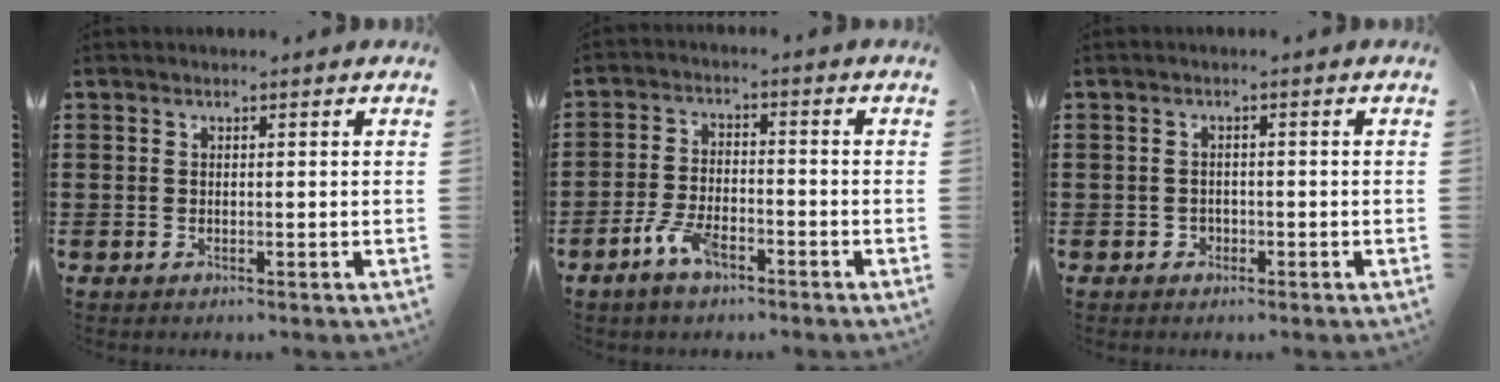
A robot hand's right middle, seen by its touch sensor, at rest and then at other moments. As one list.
[{"total": 5.2, "force": [-3.4, 2.0, 3.4], "torque": [-0.075, 0.007, -0.068]}, {"total": 1.1, "force": [-0.6, 0.9, 0.1], "torque": [-0.005, 0.003, -0.015]}]